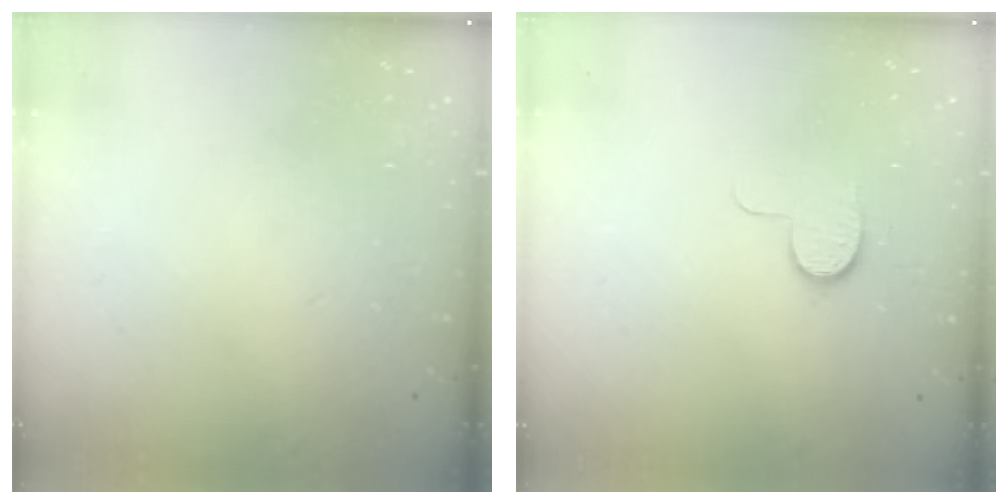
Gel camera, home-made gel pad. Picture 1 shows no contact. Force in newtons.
{"total": 5.3, "press": 5.3, "slide": 0.5}